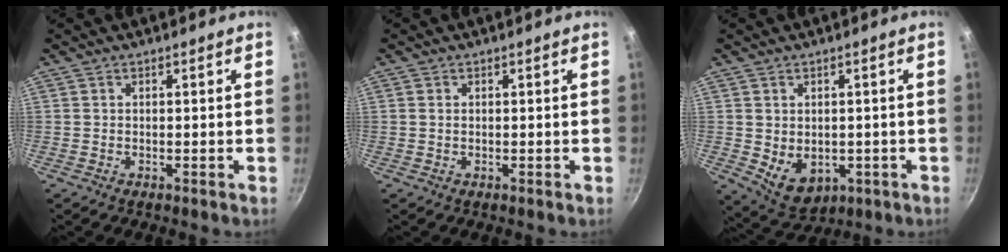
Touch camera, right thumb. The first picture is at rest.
{"total": 0.8, "force": [0.2, 0.6, 0.5], "torque": [-0.009, 0.002, 0.004]}
{"total": 7.5, "force": [-0.7, 5.6, 5.0], "torque": [-0.060, -0.012, 0.010]}